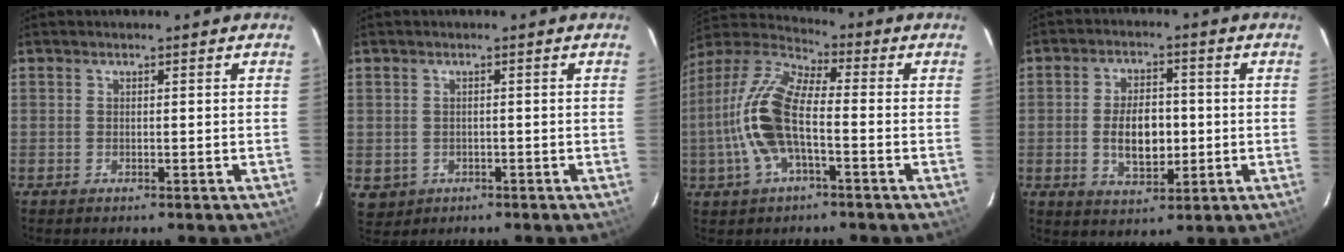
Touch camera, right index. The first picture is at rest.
{"total": 3.7, "force": [-0.6, 3.5, 0.9], "torque": [-0.023, -0.001, 0.003]}
{"total": 14.8, "force": [-3.0, 5.7, 13.3], "torque": [-0.280, 0.005, -0.065]}
{"total": 8.6, "force": [-1.0, 4.8, 7.1], "torque": [-0.135, 0.004, -0.010]}